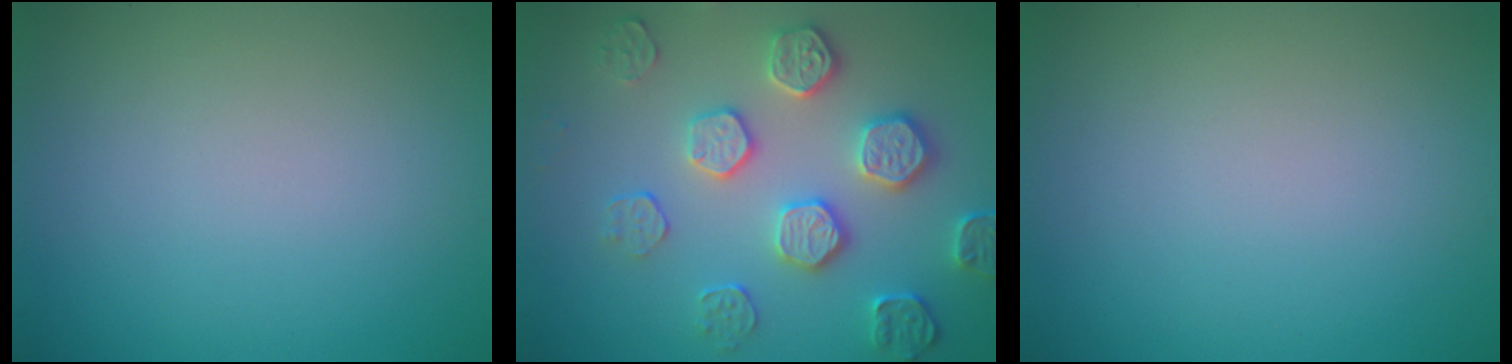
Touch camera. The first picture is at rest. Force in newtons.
{"total": 4.5, "press": 4.2, "slide": 1.7}
{"total": 0.0}